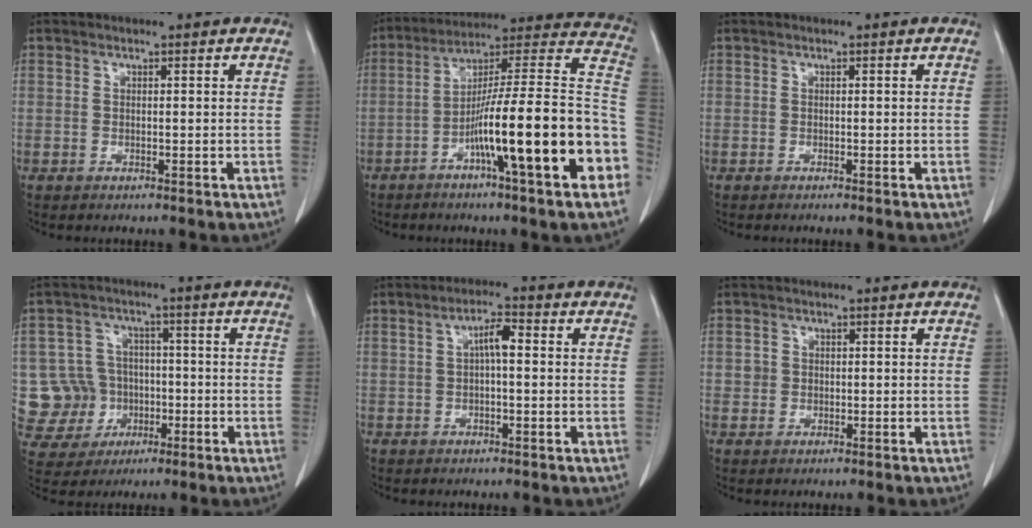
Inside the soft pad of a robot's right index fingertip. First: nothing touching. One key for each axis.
{"total": 23.2, "fx": -7.7, "fy": 0.8, "fz": 21.8, "tx": -0.263, "ty": 0.012, "tz": -0.121}
{"total": 0.0}
{"total": 9.8, "fx": -1.5, "fy": 9.5, "fz": 1.8, "tx": -0.054, "ty": 0.018, "tz": -0.011}
{"total": 3.5, "fx": 0.4, "fy": 0.9, "fz": 3.3, "tx": -0.058, "ty": 0.012, "tz": 0.004}
{"total": 1.3, "fx": 0.1, "fy": 1.3, "fz": 0.2, "tx": -0.001, "ty": 0.004, "tz": 0.003}